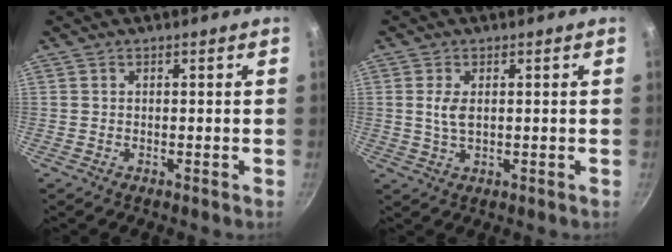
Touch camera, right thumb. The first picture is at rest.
{"total": 3.6, "force": [0.7, 1.9, 3.0], "torque": [-0.057, -0.003, 0.014]}